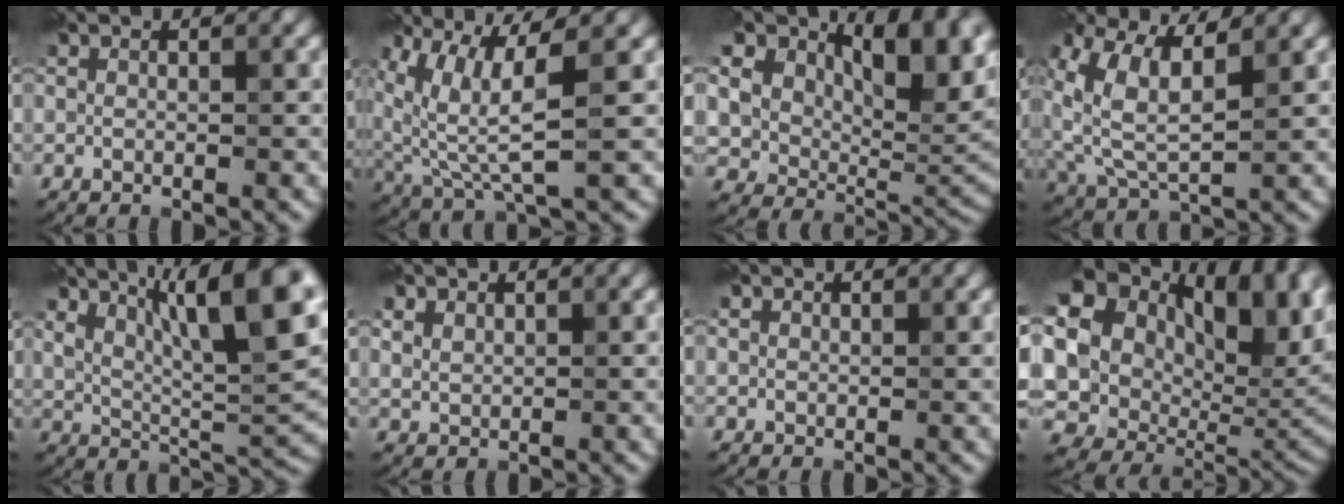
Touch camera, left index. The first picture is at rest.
{"total": 6.7, "force": [2.2, 1.6, 6.1], "torque": [-0.148, -0.007, 0.051]}
{"total": 16.2, "force": [7.7, 9.2, 10.8], "torque": [-0.177, 0.041, 0.131]}
{"total": 7.0, "force": [2.2, 3.4, 5.6], "torque": [-0.147, 0.004, 0.043]}
{"total": 12.2, "force": [6.2, 3.6, 9.9], "torque": [-0.148, 0.014, 0.103]}
{"total": 1.7, "force": [1.1, 1.1, 0.7], "torque": [-0.028, 0.002, 0.033]}
{"total": 0.9, "force": [0.5, 0.7, 0.2], "torque": [-0.004, -0.002, 0.010]}
{"total": 21.6, "force": [6.6, 15.9, 13.0], "torque": [-0.285, 0.016, 0.152]}